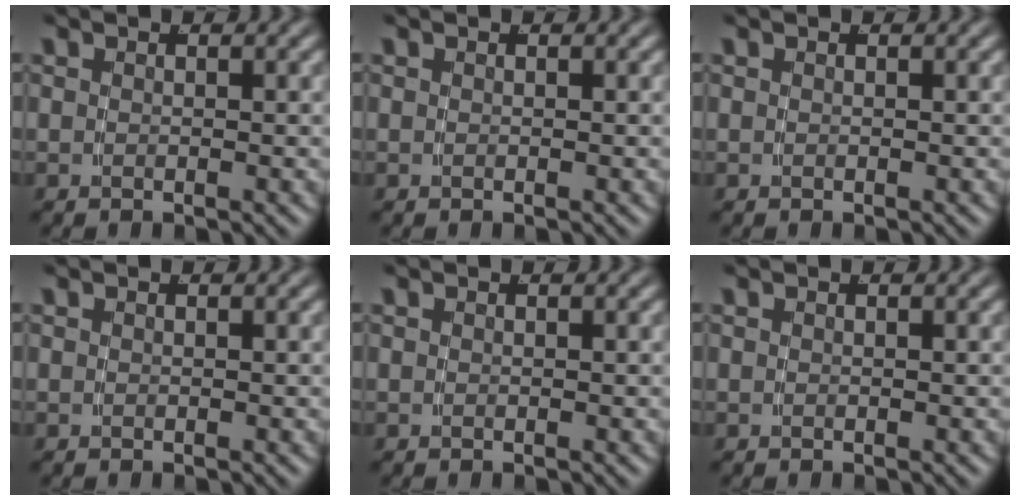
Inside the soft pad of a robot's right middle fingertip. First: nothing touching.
{"total": 0.0}
{"total": 0.0}
{"total": 0.0}
{"total": 0.0}
{"total": 0.0}